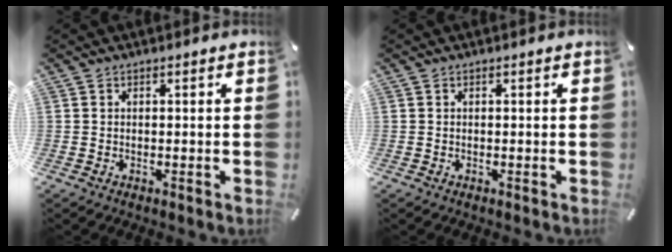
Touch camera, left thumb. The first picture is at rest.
{"total": 0.0}